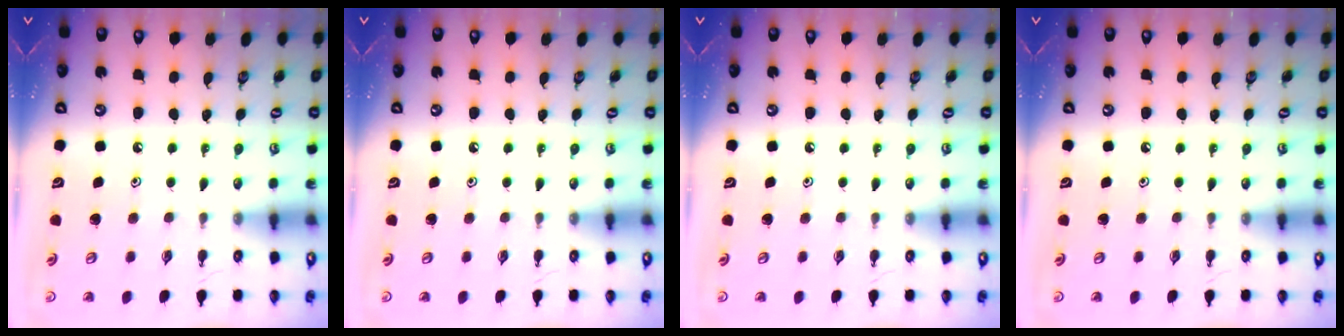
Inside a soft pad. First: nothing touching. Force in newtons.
{"total": 0.0}
{"total": 0.0}
{"total": 0.0}